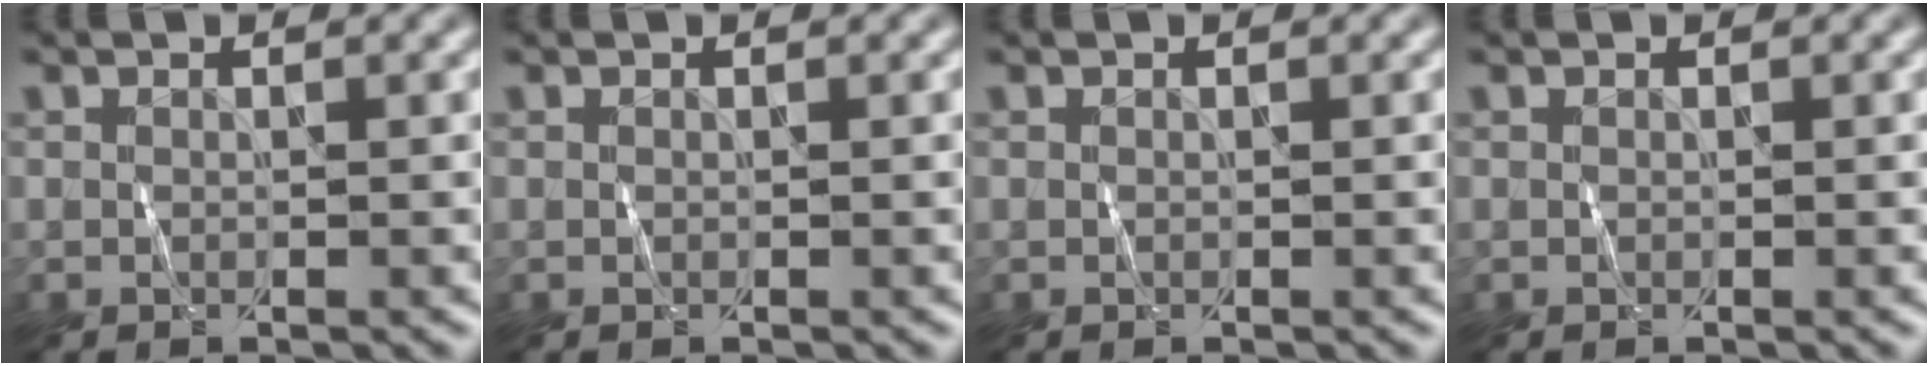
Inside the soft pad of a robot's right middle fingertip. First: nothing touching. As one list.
[{"total": 0.0}, {"total": 0.0}, {"total": 0.0}]